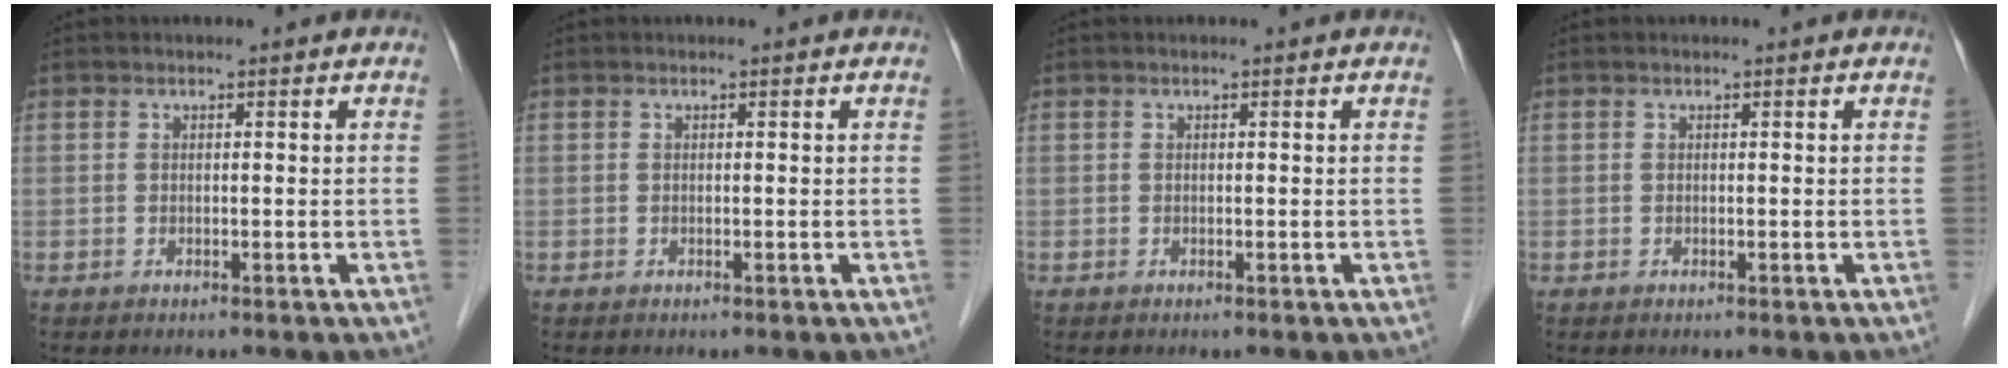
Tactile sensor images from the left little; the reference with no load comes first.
{"total": 0.0}
{"total": 0.0}
{"total": 0.0}